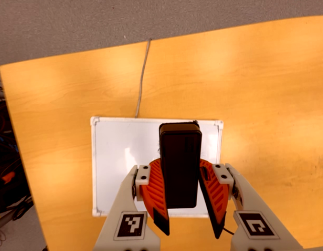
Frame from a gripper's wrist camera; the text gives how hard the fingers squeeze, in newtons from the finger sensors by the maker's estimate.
{"total": 9.6, "left": 9.5, "right": 9.7}